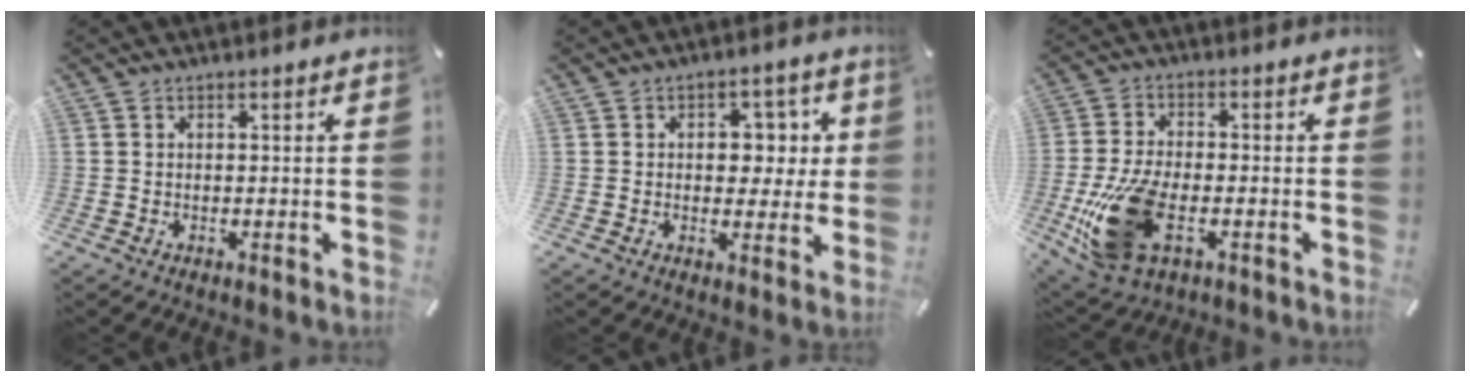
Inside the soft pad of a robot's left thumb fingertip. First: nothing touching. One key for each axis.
{"total": 7.5, "fx": 0.8, "fy": 5.7, "fz": 4.8, "tx": -0.056, "ty": 0.001, "tz": 0.006}
{"total": 16.3, "fx": -4.6, "fy": 9.1, "fz": 12.7, "tx": -0.275, "ty": -0.007, "tz": -0.072}